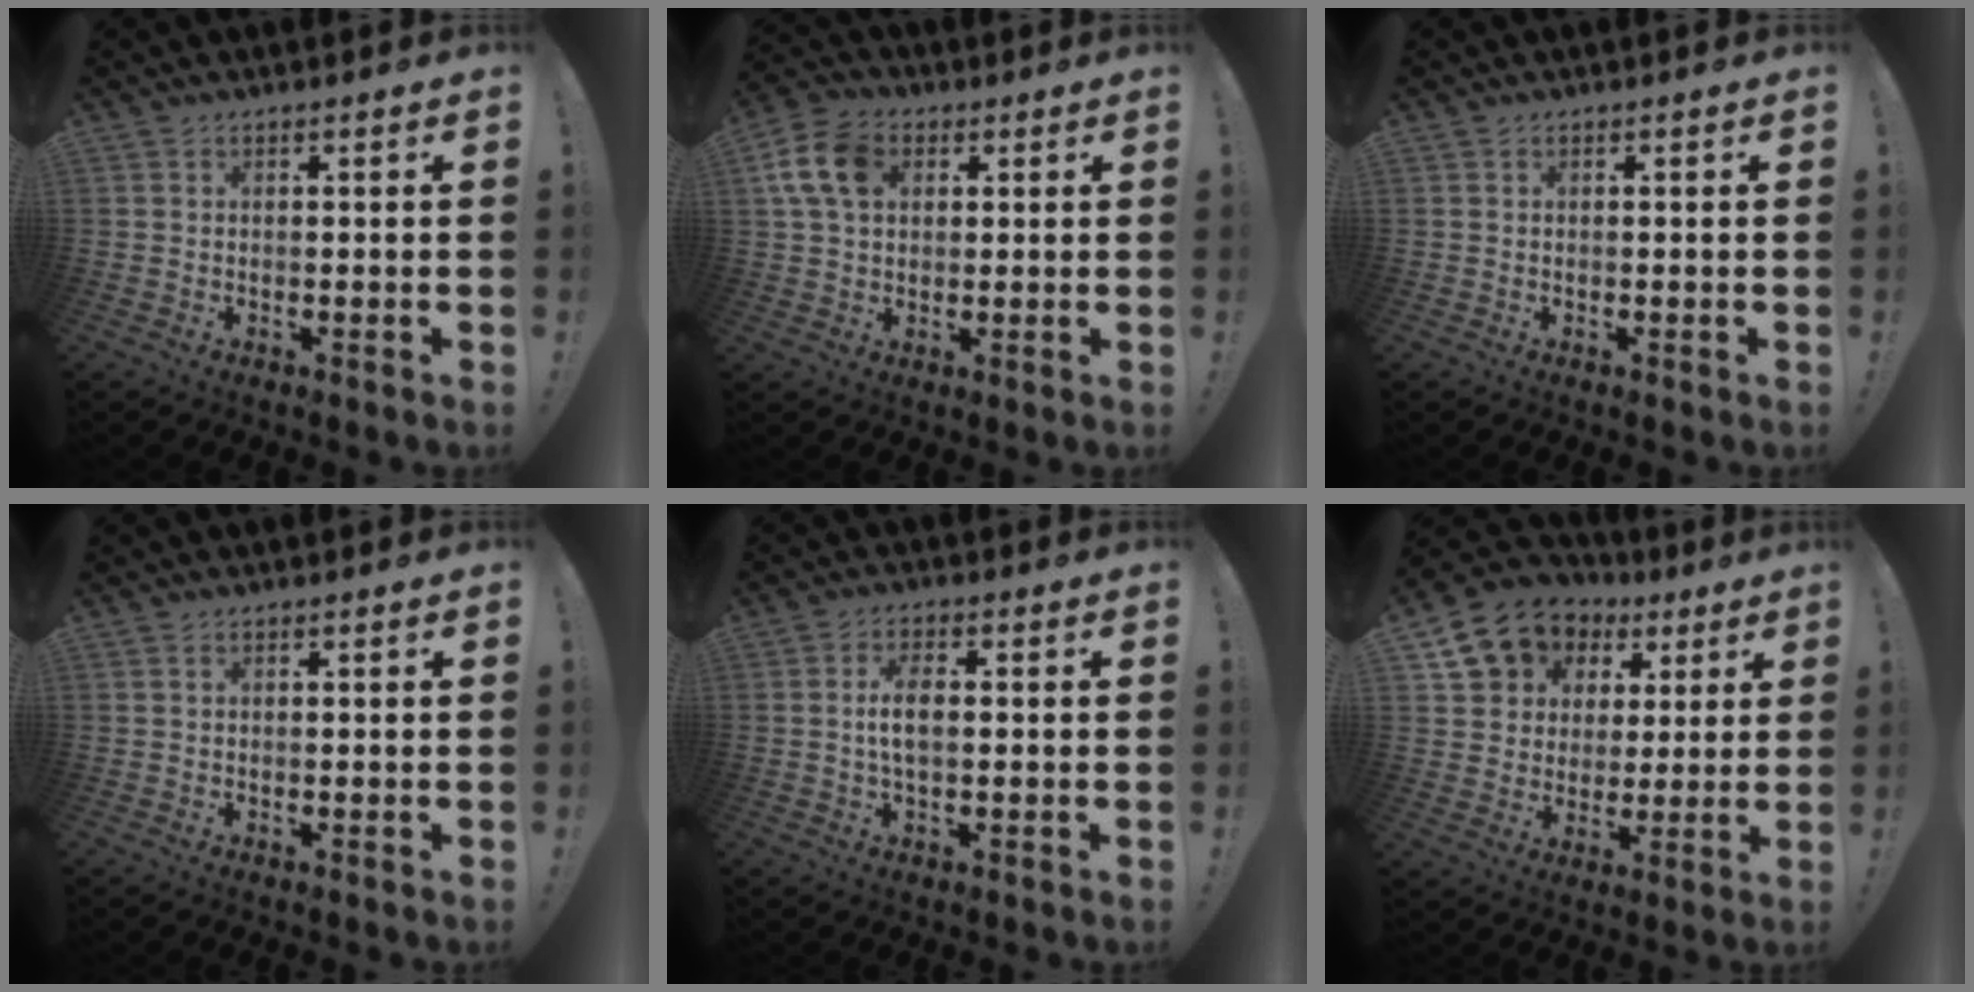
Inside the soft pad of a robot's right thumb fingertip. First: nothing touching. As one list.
[{"total": 11.6, "force": [3.5, 8.2, 7.3], "torque": [-0.141, 0.010, 0.070]}, {"total": 0.0}, {"total": 0.0}, {"total": 6.0, "force": [0.0, 2.6, 5.4], "torque": [-0.092, 0.003, -0.002]}, {"total": 12.2, "force": [6.5, 9.7, 3.5], "torque": [-0.055, -0.044, 0.135]}]